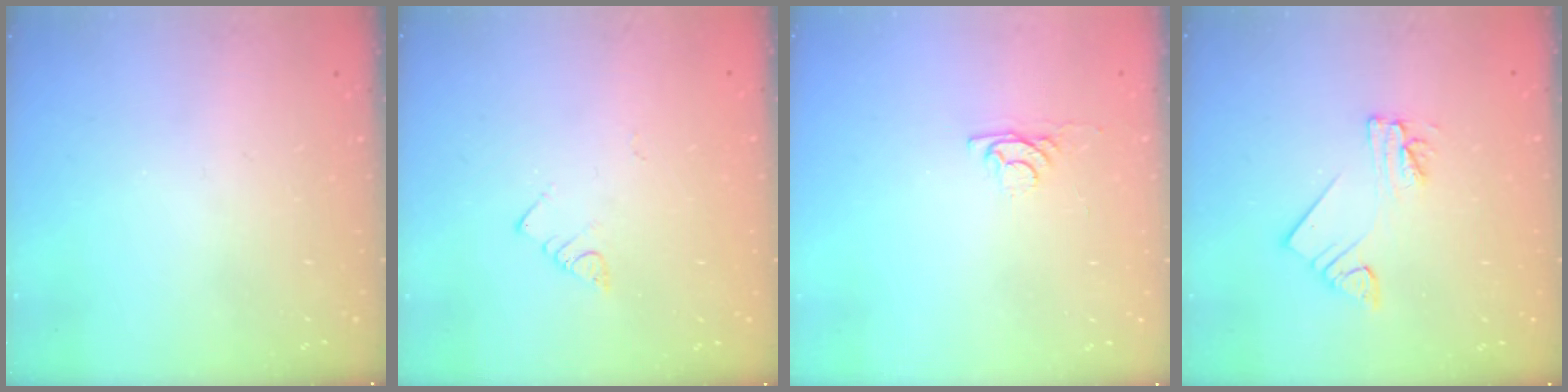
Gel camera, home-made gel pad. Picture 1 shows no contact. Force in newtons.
{"total": 2.7, "press": 2.7, "slide": 0.4}
{"total": 2.9, "press": 2.9, "slide": 0.4}
{"total": 3.9, "press": 3.9, "slide": 0.2}